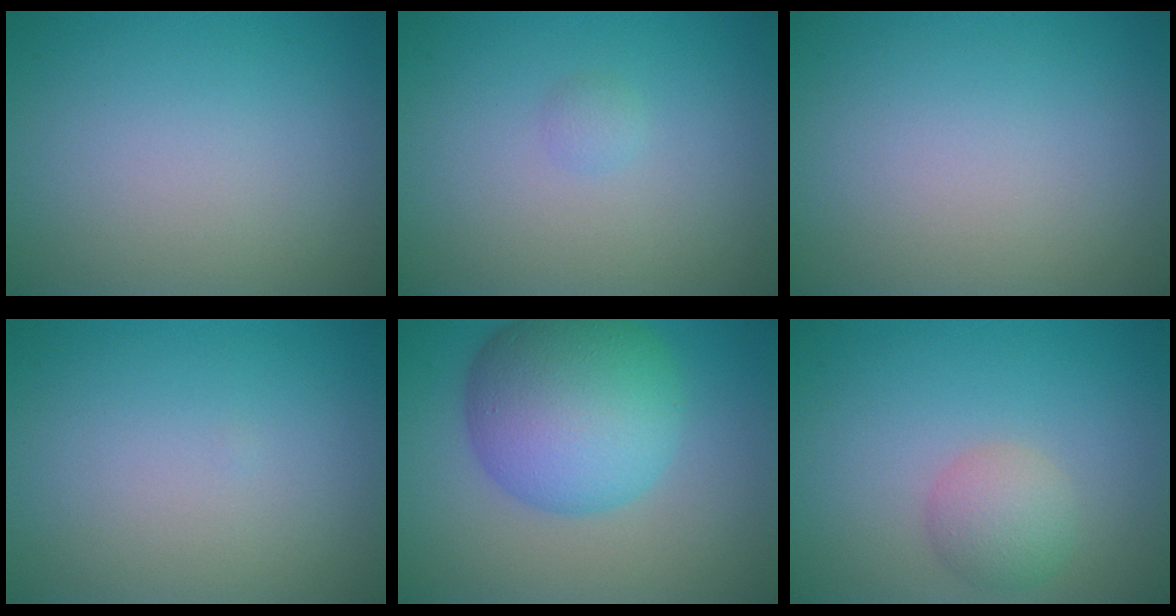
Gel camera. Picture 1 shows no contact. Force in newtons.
{"total": 0.7, "press": 0.7, "slide": 0.1}
{"total": 0.0}
{"total": 0.0}
{"total": 10.5, "press": 10.5, "slide": 0.2}
{"total": 2.7, "press": 2.7, "slide": 0.2}